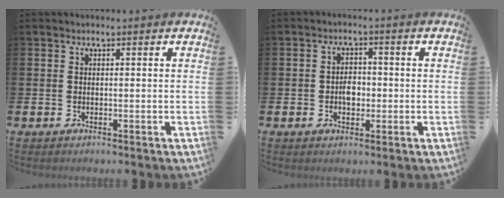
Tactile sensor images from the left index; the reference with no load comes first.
{"total": 2.9, "force": [-0.4, 2.0, 2.1], "torque": [-0.021, -0.002, -0.013]}